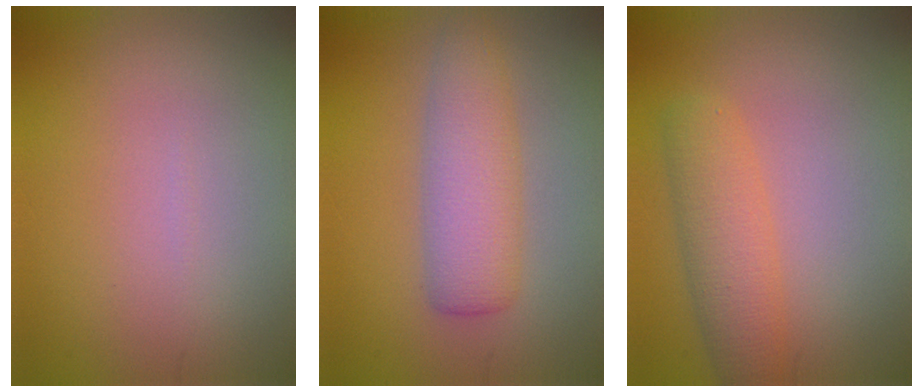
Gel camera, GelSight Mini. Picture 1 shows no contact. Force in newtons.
{"total": 4.6, "press": 4.6, "slide": 0.1}
{"total": 3.8, "press": 3.8, "slide": 0.2}